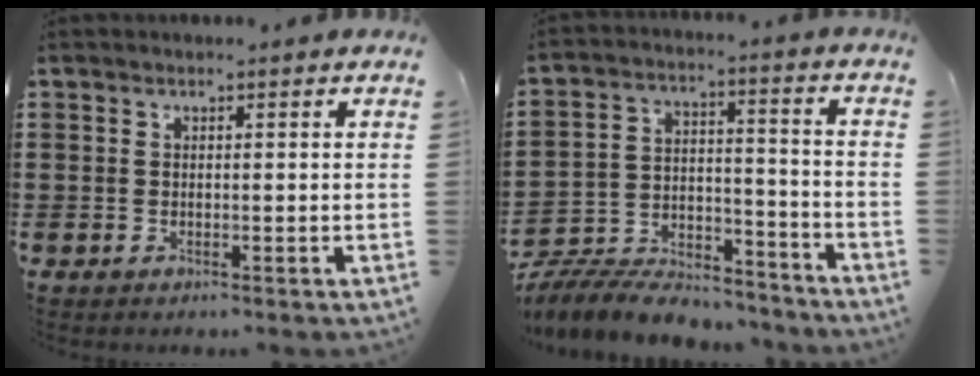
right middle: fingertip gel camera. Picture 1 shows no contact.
{"total": 8.5, "force": [-8.2, 1.6, 1.6], "torque": [-0.029, 0.018, -0.164]}